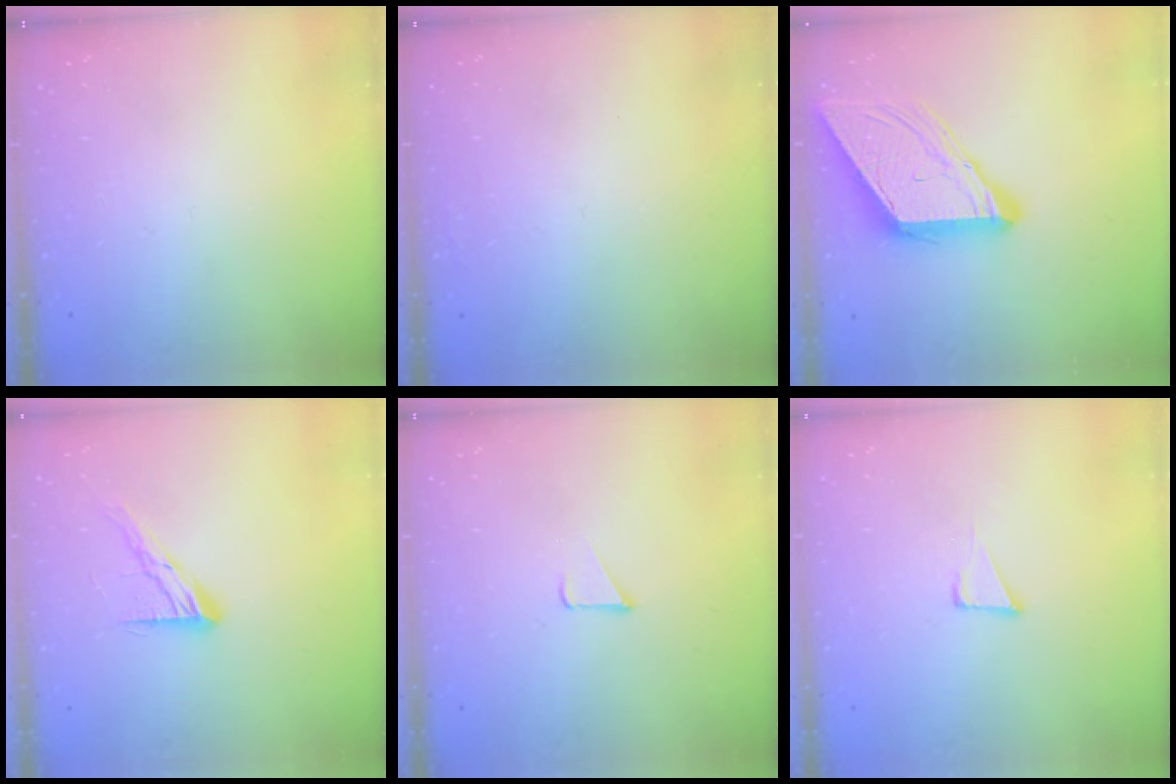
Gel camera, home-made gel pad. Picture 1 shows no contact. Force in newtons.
{"total": 1.6, "press": 1.6, "slide": 0.1}
{"total": 11.8, "press": 11.7, "slide": 1.2}
{"total": 10.6, "press": 10.6, "slide": 0.8}
{"total": 1.7, "press": 1.7, "slide": 0.1}
{"total": 4.9, "press": 3.9, "slide": 3.0}